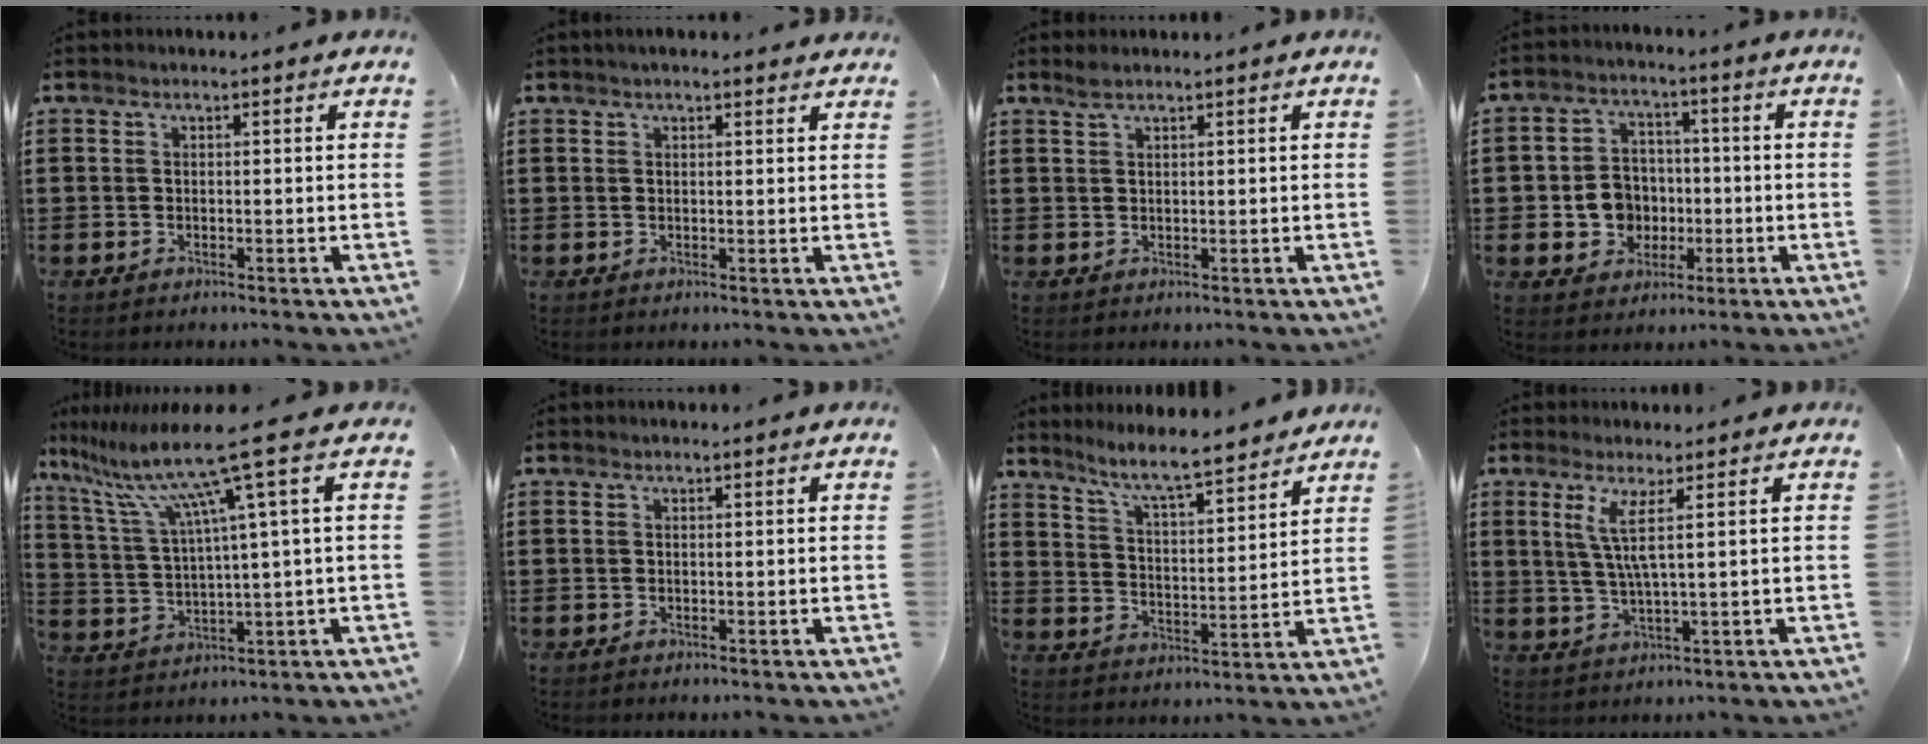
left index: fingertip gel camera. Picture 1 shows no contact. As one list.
[{"total": 1.5, "force": [1.3, 0.2, 0.8], "torque": [-0.017, 0.003, 0.024]}, {"total": 1.4, "force": [1.0, 0.1, 0.9], "torque": [-0.019, 0.000, 0.019]}, {"total": 6.7, "force": [-1.1, 6.1, 2.5], "torque": [-0.063, 0.013, -0.020]}, {"total": 11.9, "force": [6.3, -0.5, 10.1], "torque": [-0.230, -0.031, 0.090]}, {"total": 0.0}, {"total": 6.8, "force": [6.1, 0.0, 3.1], "torque": [-0.082, -0.041, 0.102]}, {"total": 5.1, "force": [1.9, -0.1, 4.7], "torque": [-0.106, -0.011, 0.029]}]